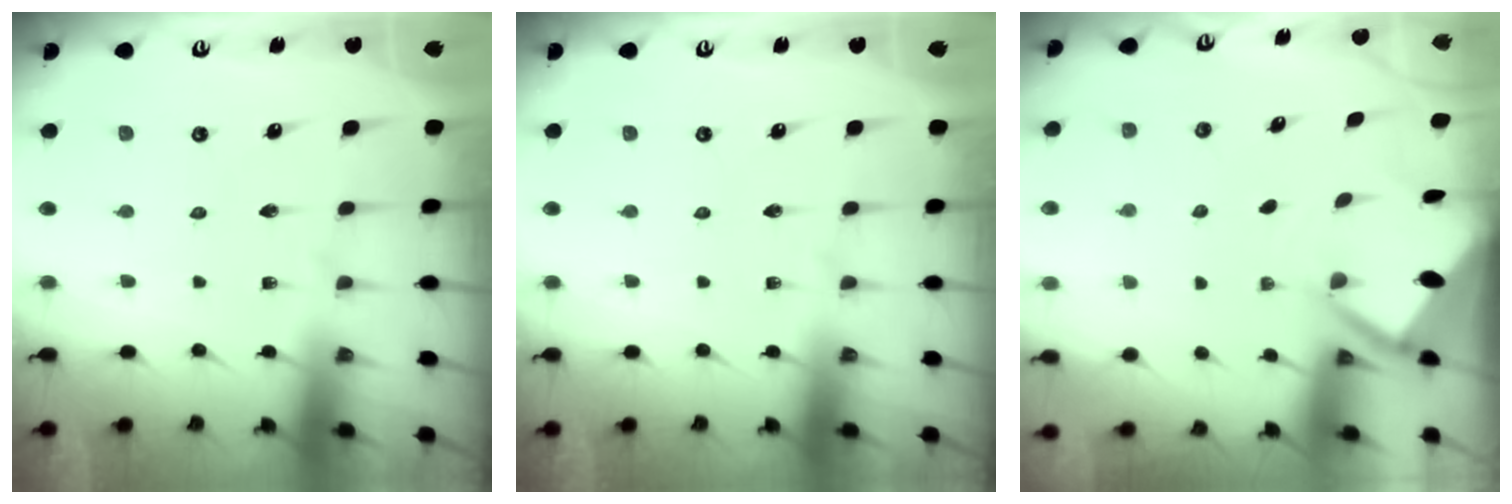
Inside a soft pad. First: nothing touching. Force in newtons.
{"total": 0.0}
{"total": 3.5, "press": 3.5, "slide": 0.2}